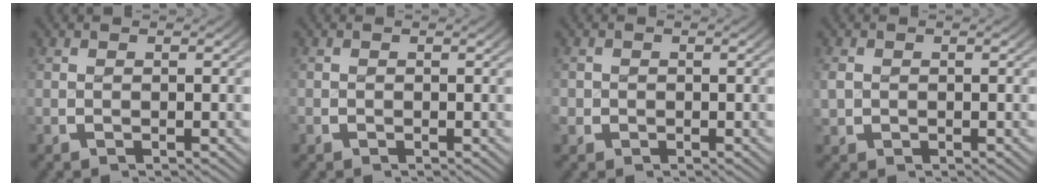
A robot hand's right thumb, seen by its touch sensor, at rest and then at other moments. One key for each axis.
{"total": 0.9, "fx": -0.4, "fy": 0.4, "fz": -0.7, "tx": 0.012, "ty": -0.013, "tz": -0.005}
{"total": 1.6, "fx": -0.5, "fy": 1.5, "fz": -0.2, "tx": -0.004, "ty": -0.015, "tz": -0.006}
{"total": 1.4, "fx": 0.0, "fy": 1.4, "fz": 0.1, "tx": -0.011, "ty": -0.010, "tz": 0.007}